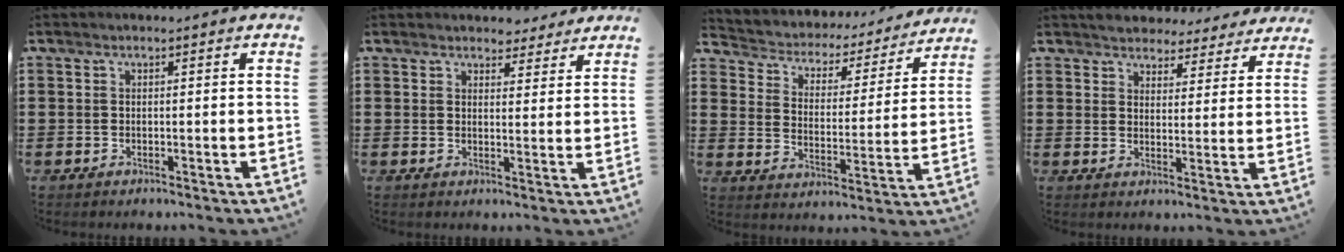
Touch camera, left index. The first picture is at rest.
{"total": 3.3, "force": [3.1, 1.0, 0.1], "torque": [-0.004, -0.009, 0.057]}
{"total": 2.7, "force": [2.4, 1.2, 0.0], "torque": [-0.023, -0.026, 0.029]}
{"total": 3.9, "force": [3.8, 0.5, -0.3], "torque": [-0.016, -0.017, 0.067]}